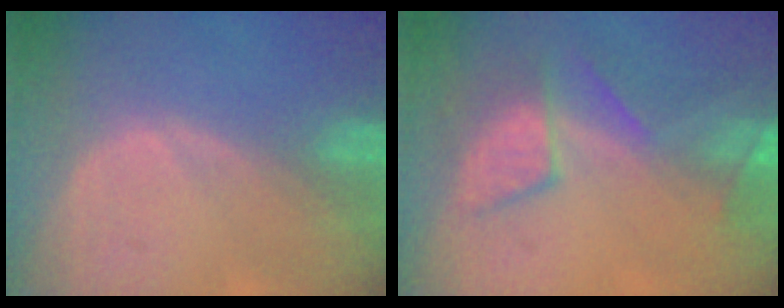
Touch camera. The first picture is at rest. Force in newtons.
{"total": 7.8, "press": 7.5, "slide": 1.8}